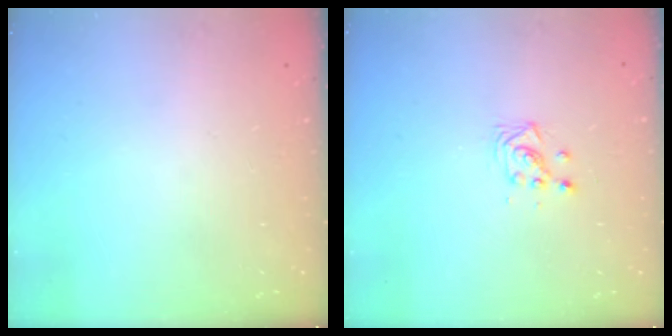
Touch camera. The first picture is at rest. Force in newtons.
{"total": 3.5, "press": 3.5, "slide": 0.3}